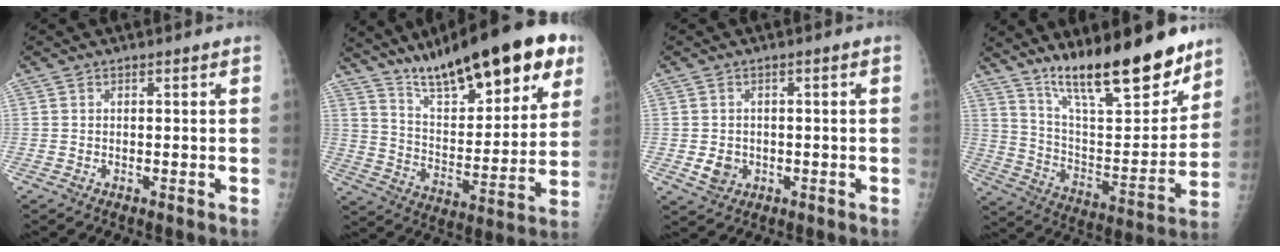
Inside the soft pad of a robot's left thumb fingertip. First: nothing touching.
{"total": 25.5, "force": [16.2, 7.7, 18.1], "torque": [-0.239, -0.051, 0.260]}
{"total": 3.4, "force": [-0.8, 2.9, 1.6], "torque": [-0.017, 0.002, -0.006]}
{"total": 22.2, "force": [16.4, 5.9, 13.8], "torque": [-0.179, -0.095, 0.277]}